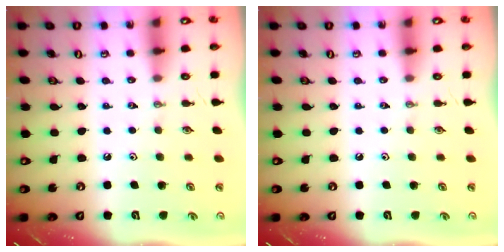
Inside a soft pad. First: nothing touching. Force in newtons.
{"total": 0.0}